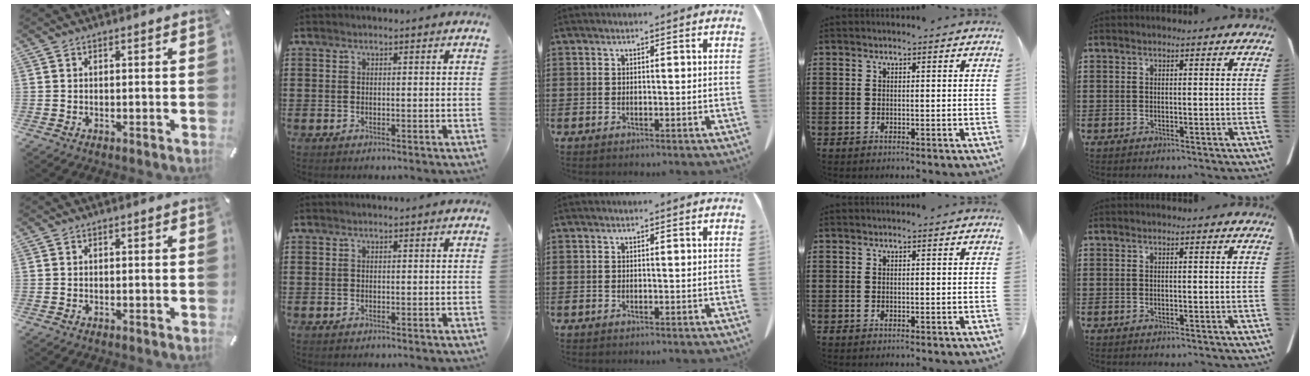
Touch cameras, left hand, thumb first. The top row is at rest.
{}